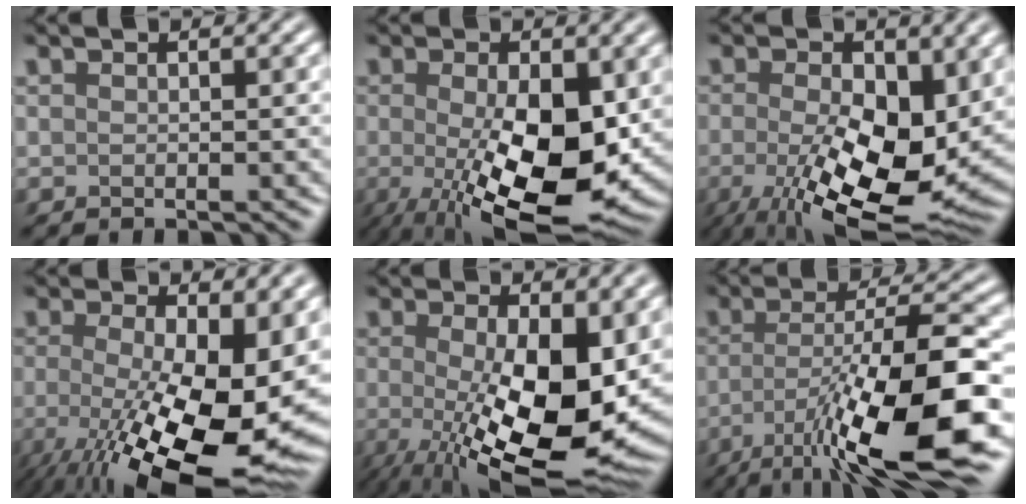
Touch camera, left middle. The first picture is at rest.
{"total": 11.2, "force": [-1.4, 4.3, 10.3], "torque": [-0.173, -0.023, -0.010]}
{"total": 11.9, "force": [-1.8, 5.1, 10.6], "torque": [-0.181, -0.016, -0.023]}
{"total": 15.9, "force": [-3.6, 5.3, 14.6], "torque": [-0.207, -0.025, -0.037]}
{"total": 12.4, "force": [-1.5, 4.4, 11.5], "torque": [-0.183, -0.026, -0.013]}
{"total": 12.8, "force": [-5.4, 2.9, 11.2], "torque": [-0.189, -0.008, -0.082]}